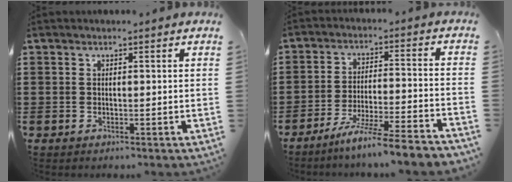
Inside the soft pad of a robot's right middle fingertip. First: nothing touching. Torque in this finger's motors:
{"motor_torque": [1.23, -0.91, 0.37, 0.08]}